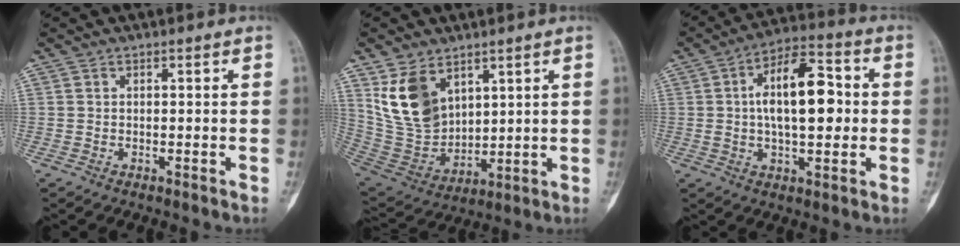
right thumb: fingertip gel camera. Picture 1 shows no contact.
{"total": 13.3, "force": [6.4, 8.7, 7.7], "torque": [-0.120, -0.032, 0.152]}
{"total": 14.8, "force": [1.3, 6.9, 13.0], "torque": [-0.193, 0.020, 0.015]}